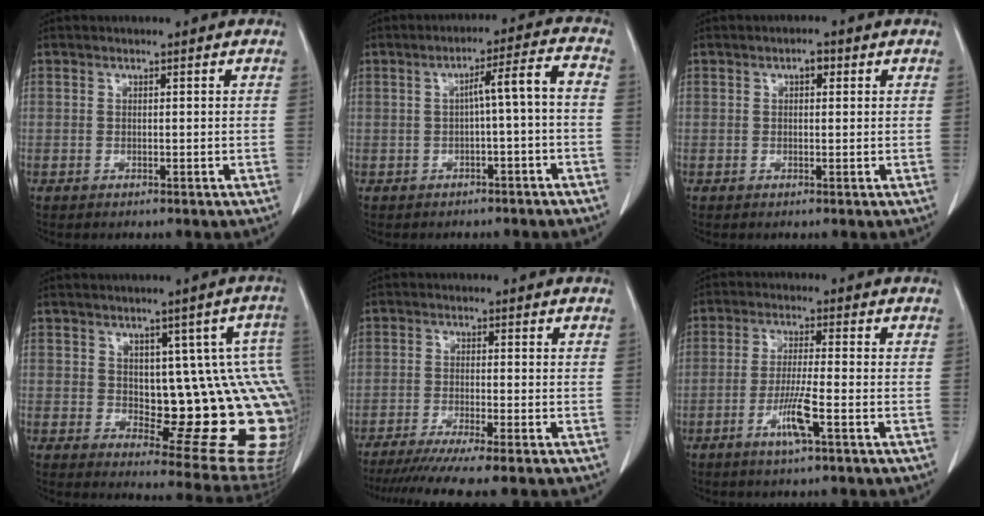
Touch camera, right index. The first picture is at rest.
{"total": 5.4, "force": [-1.0, -0.1, 5.3], "torque": [-0.079, 0.023, -0.012]}
{"total": 1.6, "force": [0.6, 0.8, 1.2], "torque": [-0.018, 0.007, 0.007]}
{"total": 17.3, "force": [-0.1, 6.7, 15.9], "torque": [-0.120, 0.014, 0.017]}
{"total": 11.6, "force": [-9.7, -0.8, 6.3], "torque": [-0.074, -0.029, -0.148]}
{"total": 5.6, "force": [-2.6, -0.3, 5.0], "torque": [-0.100, -0.010, -0.051]}